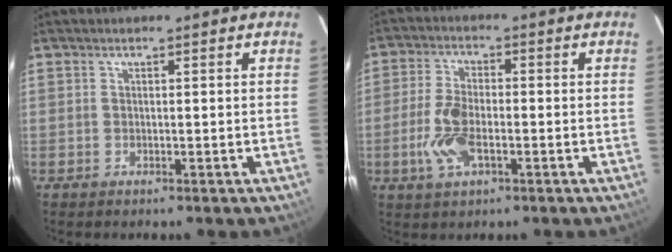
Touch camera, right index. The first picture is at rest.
{"total": 7.9, "force": [-2.4, 3.7, 6.5], "torque": [-0.148, 0.000, -0.048]}